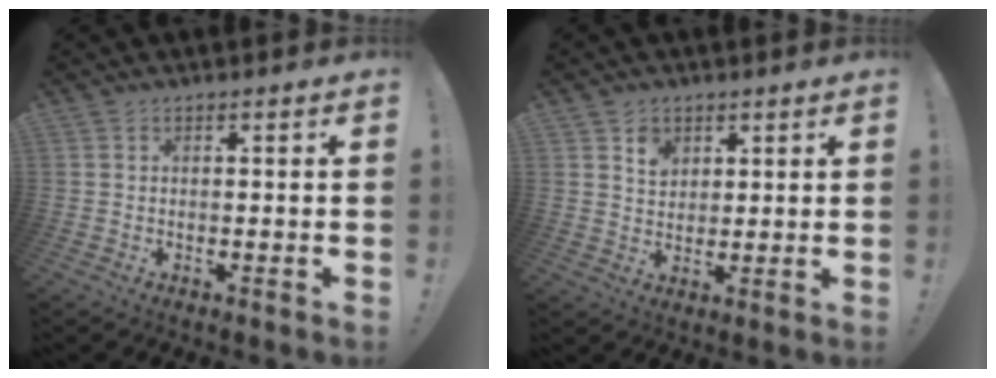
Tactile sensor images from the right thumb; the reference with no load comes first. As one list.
[{"total": 5.1, "force": [2.8, 4.0, 1.4], "torque": [-0.007, -0.017, 0.047]}]